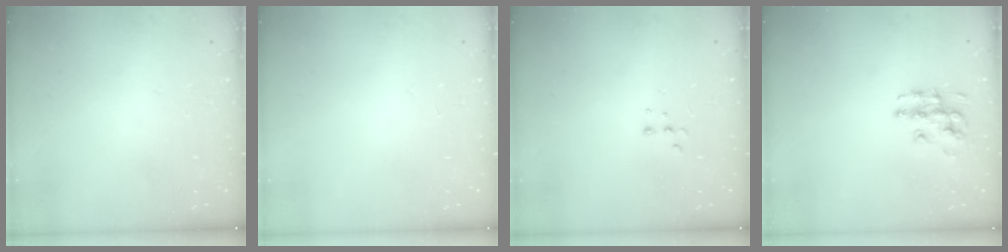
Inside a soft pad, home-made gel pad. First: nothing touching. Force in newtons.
{"total": 0.0}
{"total": 3.8, "press": 3.7, "slide": 0.8}
{"total": 10.0, "press": 10.0, "slide": 0.9}